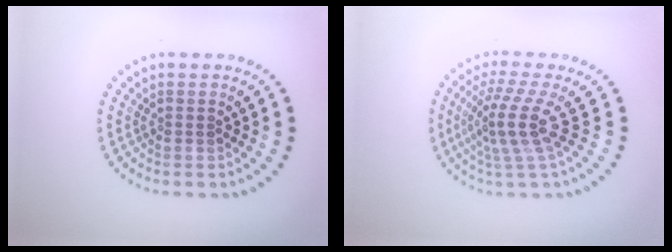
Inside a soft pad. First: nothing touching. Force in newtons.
{"total": 4.1, "press": 2.8, "slide": 2.9}